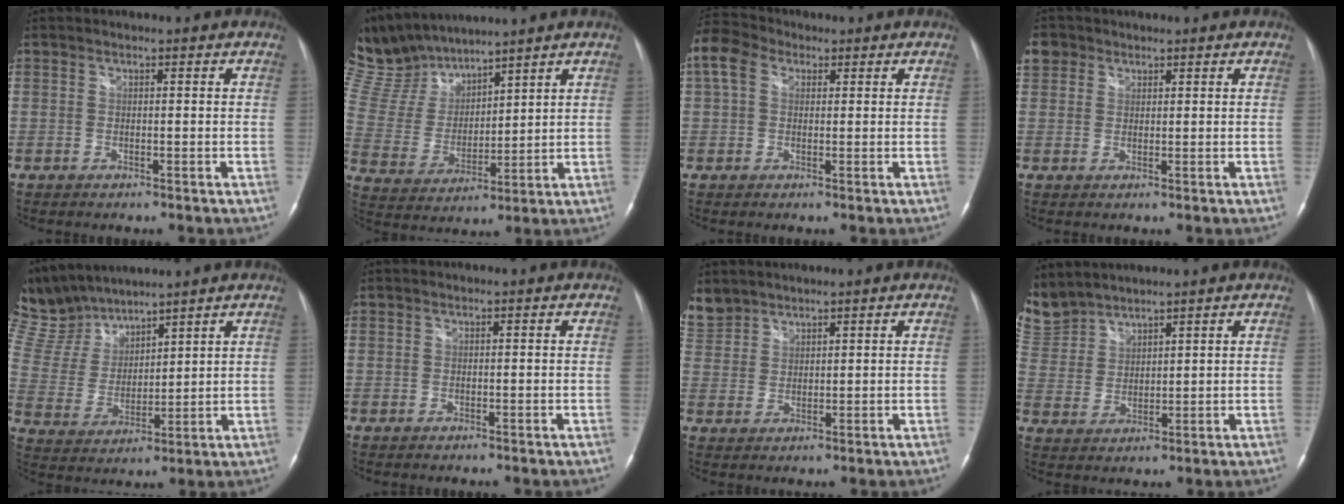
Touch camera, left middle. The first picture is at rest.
{"total": 12.3, "force": [11.6, 2.8, 3.0], "torque": [-0.083, 0.015, 0.247]}
{"total": 10.1, "force": [4.1, 7.2, 5.7], "torque": [-0.148, 0.052, 0.073]}
{"total": 3.6, "force": [2.0, 3.0, 0.7], "torque": [-0.016, 0.016, 0.038]}
{"total": 11.6, "force": [10.9, 2.7, 2.7], "torque": [-0.079, 0.017, 0.233]}
{"total": 0.0}
{"total": 5.2, "force": [4.6, 2.5, 0.2], "torque": [-0.007, 0.012, 0.102]}
{"total": 8.4, "force": [7.9, 2.8, 0.4], "torque": [-0.024, 0.011, 0.178]}